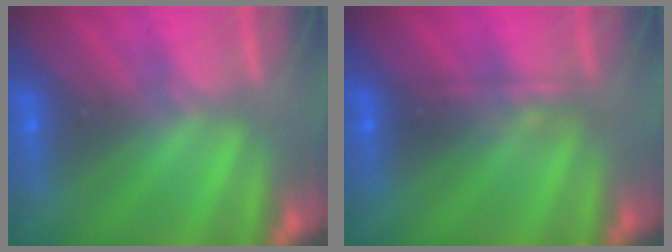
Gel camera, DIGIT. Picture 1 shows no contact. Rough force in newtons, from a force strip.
{"total": 2.3}